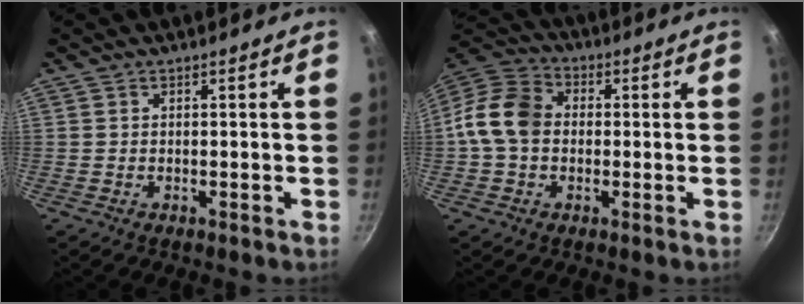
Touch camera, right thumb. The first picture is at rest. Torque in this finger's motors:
{"motor_torque": [-0.13, 0.40, 0.24, -0.22, 0.13]}